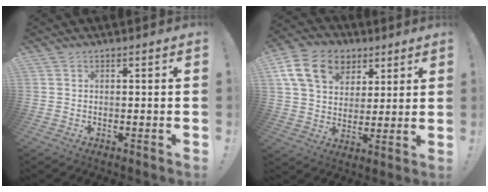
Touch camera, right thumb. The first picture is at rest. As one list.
[{"total": 17.9, "force": [7.7, 13.1, 9.4], "torque": [-0.142, -0.028, 0.149]}]